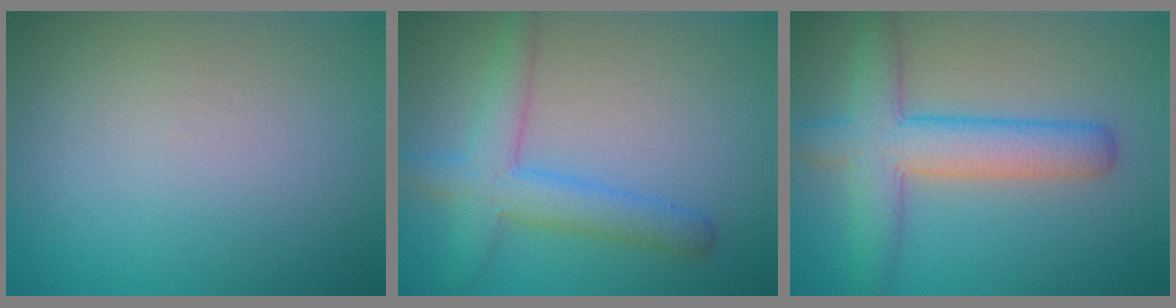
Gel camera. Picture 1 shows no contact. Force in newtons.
{"total": 4.5, "press": 4.5, "slide": 0.1}
{"total": 6.2, "press": 6.2, "slide": 0.3}